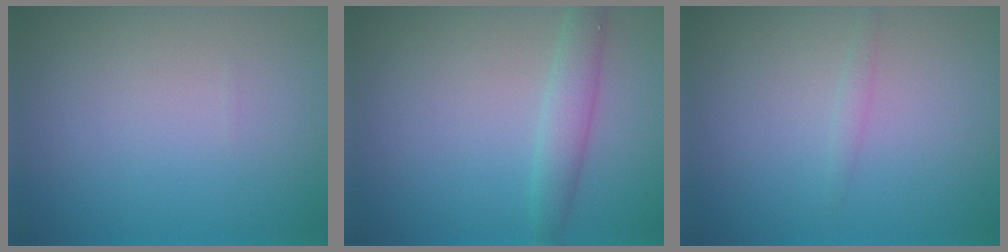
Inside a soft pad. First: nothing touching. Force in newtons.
{"total": 2.4, "press": 2.4, "slide": 0.1}
{"total": 0.6, "press": 0.6, "slide": 0.0}